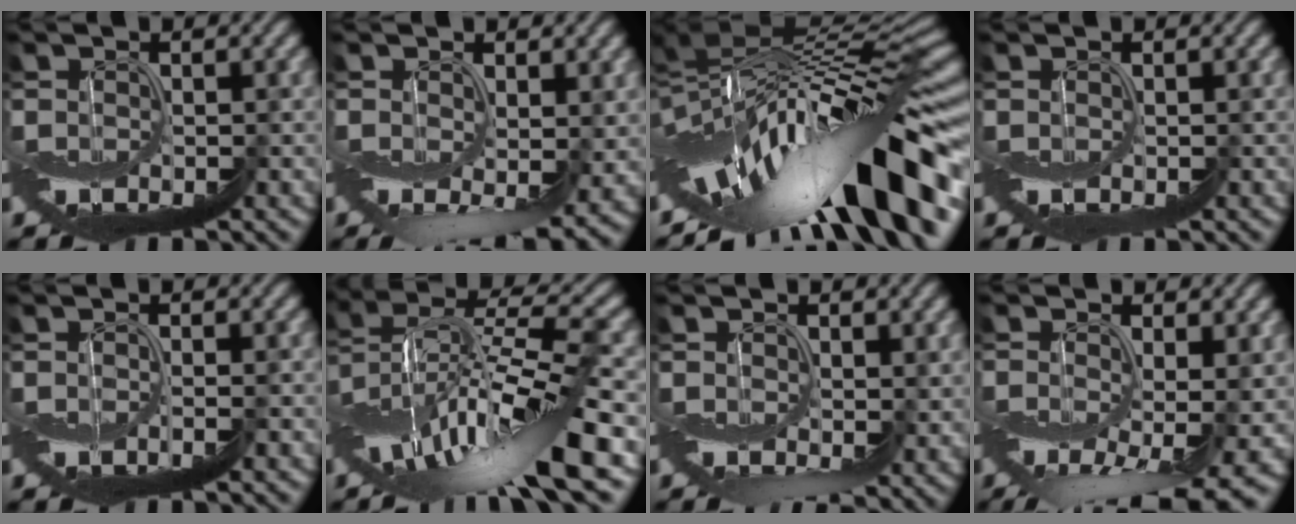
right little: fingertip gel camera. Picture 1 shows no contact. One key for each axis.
{"total": 8.9, "fx": -2.1, "fy": 4.5, "fz": 7.4, "tx": -0.095, "ty": -0.041, "tz": -0.006}
{"total": 14.7, "fx": -5.3, "fy": 5.7, "fz": 12.5, "tx": -0.172, "ty": 0.028, "tz": -0.094}
{"total": 0.0}
{"total": 0.5, "fx": 0.1, "fy": 0.0, "fz": 0.5, "tx": -0.011, "ty": -0.002, "tz": 0.002}
{"total": 12.5, "fx": -0.7, "fy": 3.3, "fz": 12.0, "tx": -0.219, "ty": 0.022, "tz": 0.003}
{"total": 4.3, "fx": -0.5, "fy": 2.4, "fz": 3.5, "tx": -0.050, "ty": -0.016, "tz": 0.000}
{"total": 11.0, "fx": -3.9, "fy": 4.7, "fz": 9.1, "tx": -0.160, "ty": -0.035, "tz": -0.022}